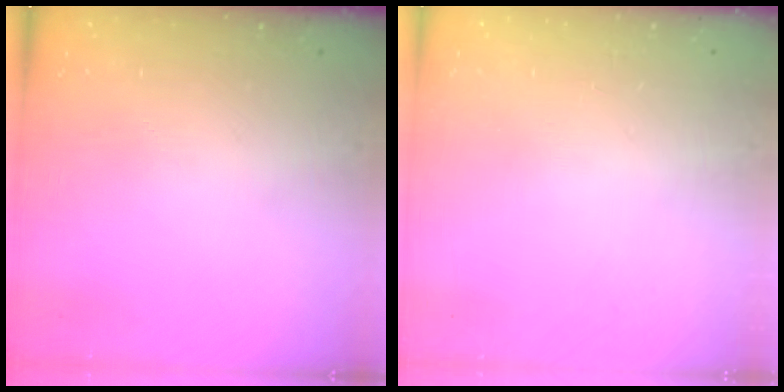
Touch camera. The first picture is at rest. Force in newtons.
{"total": 2.6, "press": 2.6, "slide": 0.2}